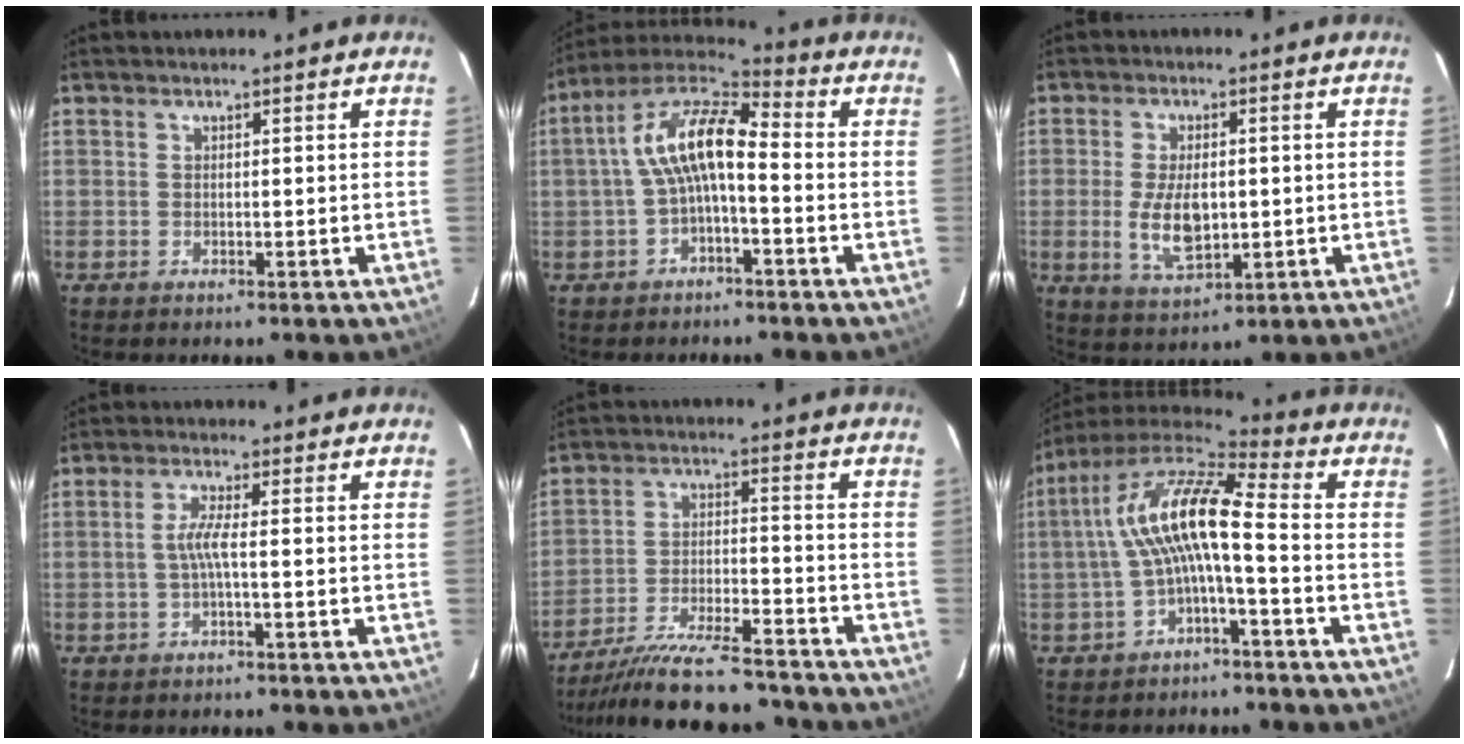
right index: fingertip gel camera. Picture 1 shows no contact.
{"total": 10.6, "force": [-1.4, 3.9, 9.7], "torque": [-0.198, 0.024, -0.030]}
{"total": 8.3, "force": [-0.8, 4.2, 7.1], "torque": [-0.140, -0.010, -0.007]}
{"total": 2.7, "force": [-0.7, -0.4, 2.6], "torque": [-0.056, 0.001, -0.014]}
{"total": 19.8, "force": [-18.0, 3.3, 7.6], "torque": [-0.153, -0.022, -0.269]}
{"total": 12.1, "force": [-1.3, 2.3, 11.8], "torque": [-0.231, 0.019, -0.027]}